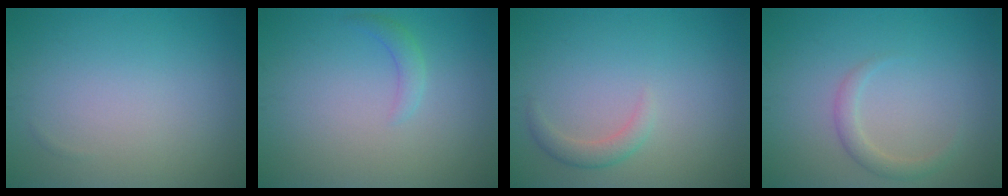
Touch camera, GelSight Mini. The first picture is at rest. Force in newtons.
{"total": 1.4, "press": 1.4, "slide": 0.1}
{"total": 1.6, "press": 1.6, "slide": 0.1}
{"total": 1.6, "press": 1.6, "slide": 0.1}